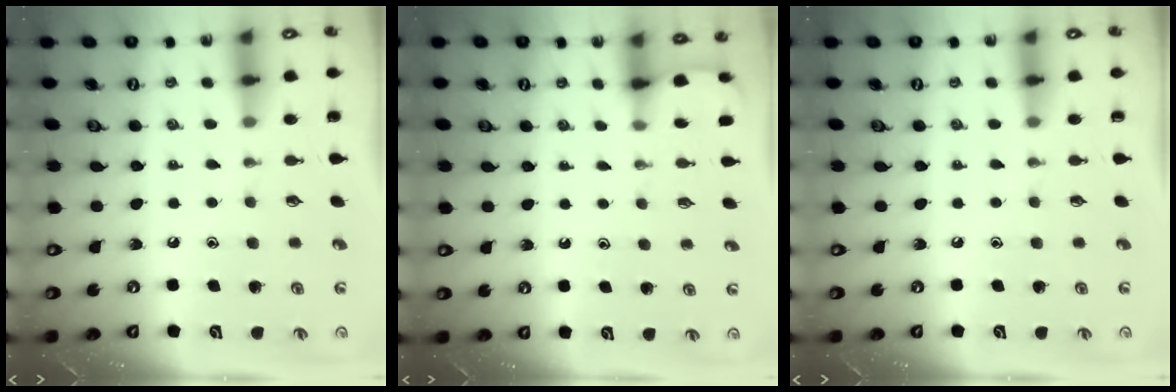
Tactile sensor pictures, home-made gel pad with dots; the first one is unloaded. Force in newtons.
{"total": 1.8, "press": 1.8, "slide": 0.2}
{"total": 0.0}